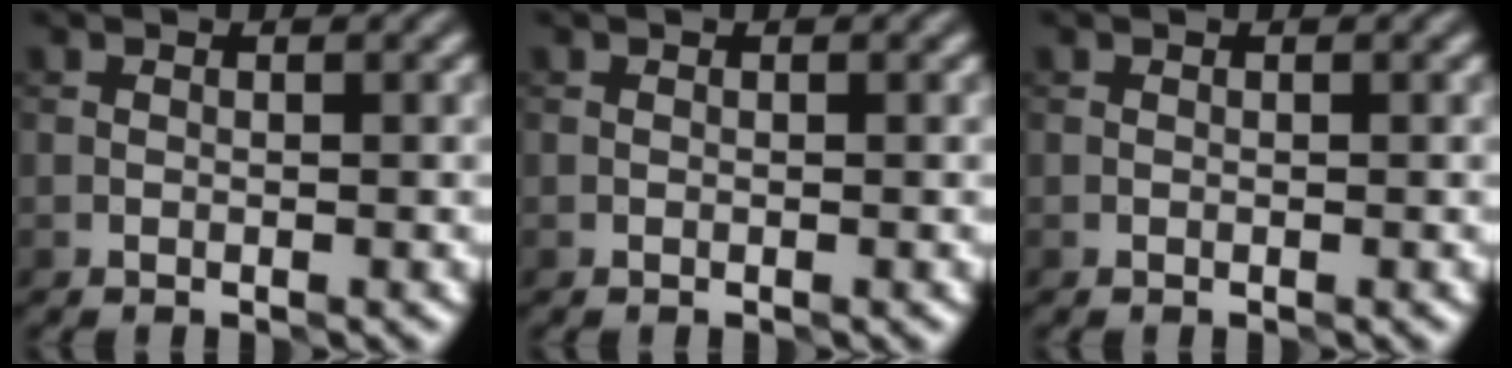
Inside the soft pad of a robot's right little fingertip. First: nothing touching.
{"total": 0.0}
{"total": 0.0}